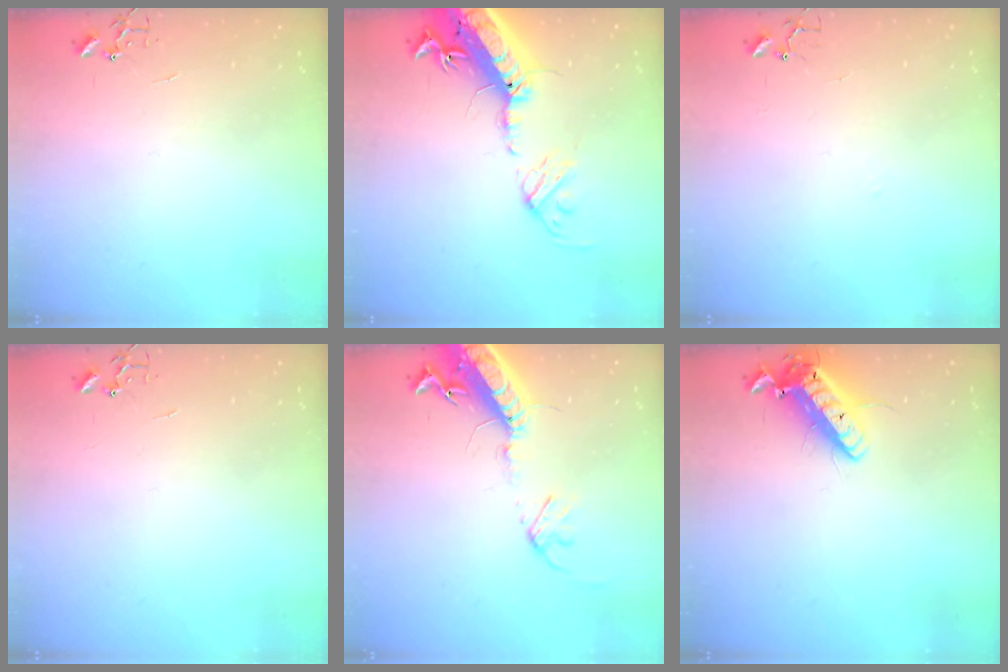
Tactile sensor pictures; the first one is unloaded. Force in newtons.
{"total": 23.3, "press": 22.7, "slide": 5.2}
{"total": 6.1, "press": 6.0, "slide": 0.6}
{"total": 0.0}
{"total": 17.4, "press": 16.9, "slide": 4.1}
{"total": 14.7, "press": 14.4, "slide": 2.9}